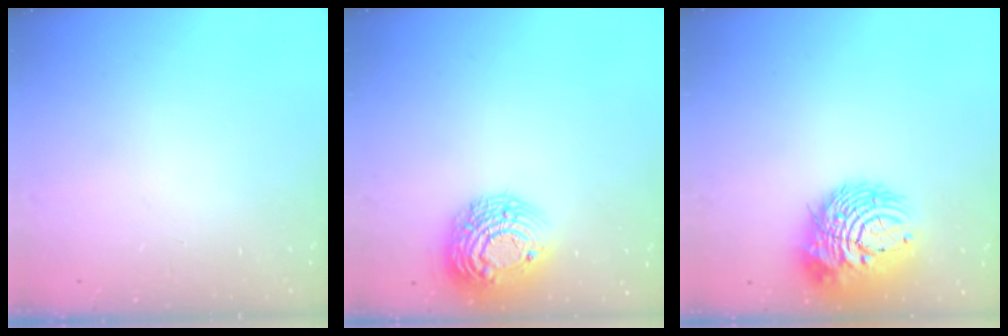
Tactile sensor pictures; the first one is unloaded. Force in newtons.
{"total": 15.1, "press": 15.0, "slide": 1.0}
{"total": 14.9, "press": 14.8, "slide": 1.7}